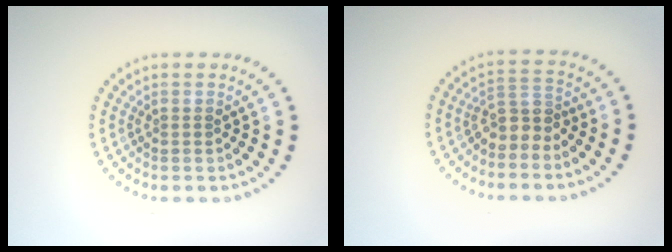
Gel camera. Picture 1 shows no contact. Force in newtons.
{"total": 2.5, "press": 2.0, "slide": 1.5}